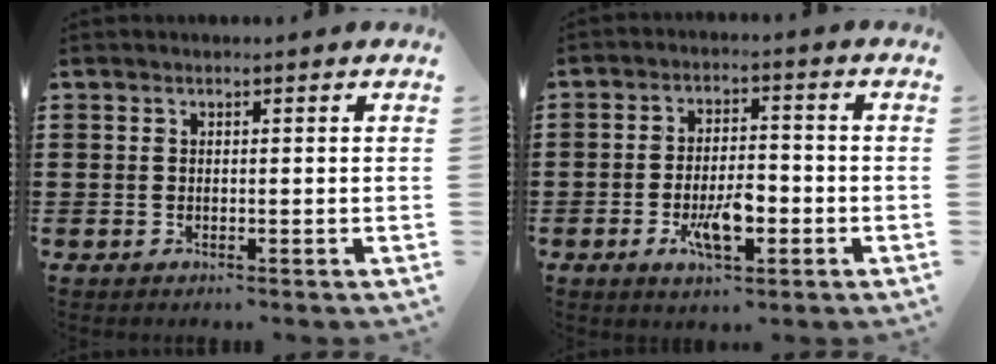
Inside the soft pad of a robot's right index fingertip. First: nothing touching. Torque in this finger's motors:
{"motor_torque": [1.10, 1.04, 0.56, 0.09]}